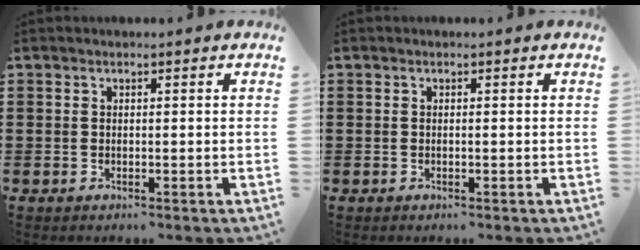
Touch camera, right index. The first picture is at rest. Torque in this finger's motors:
{"motor_torque": [0.33, 0.33, 0.02, 0.00]}